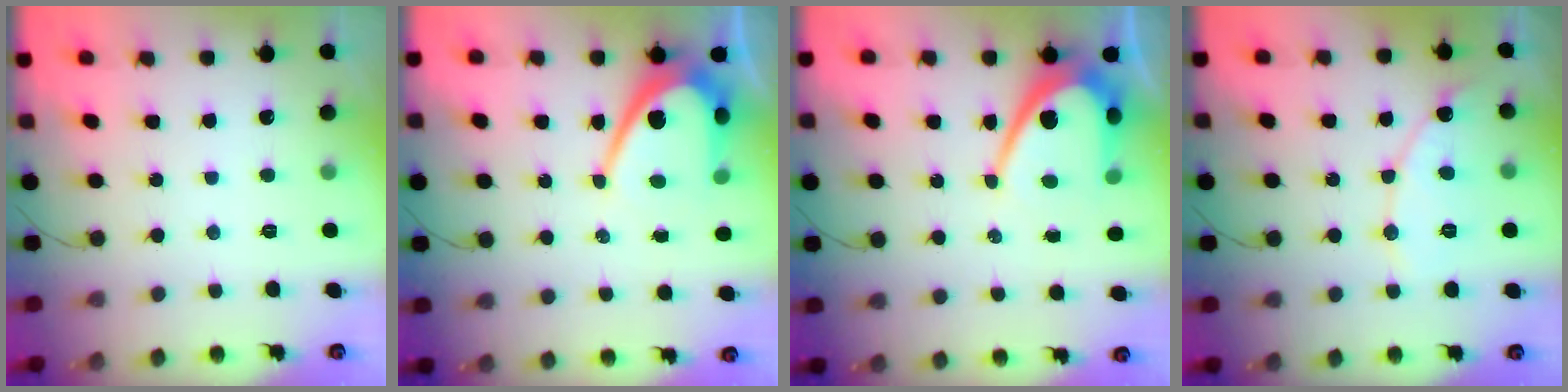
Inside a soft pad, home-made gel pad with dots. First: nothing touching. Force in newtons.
{"total": 11.3, "press": 11.3, "slide": 0.9}
{"total": 11.3, "press": 11.3, "slide": 0.9}
{"total": 9.2, "press": 9.2, "slide": 0.7}